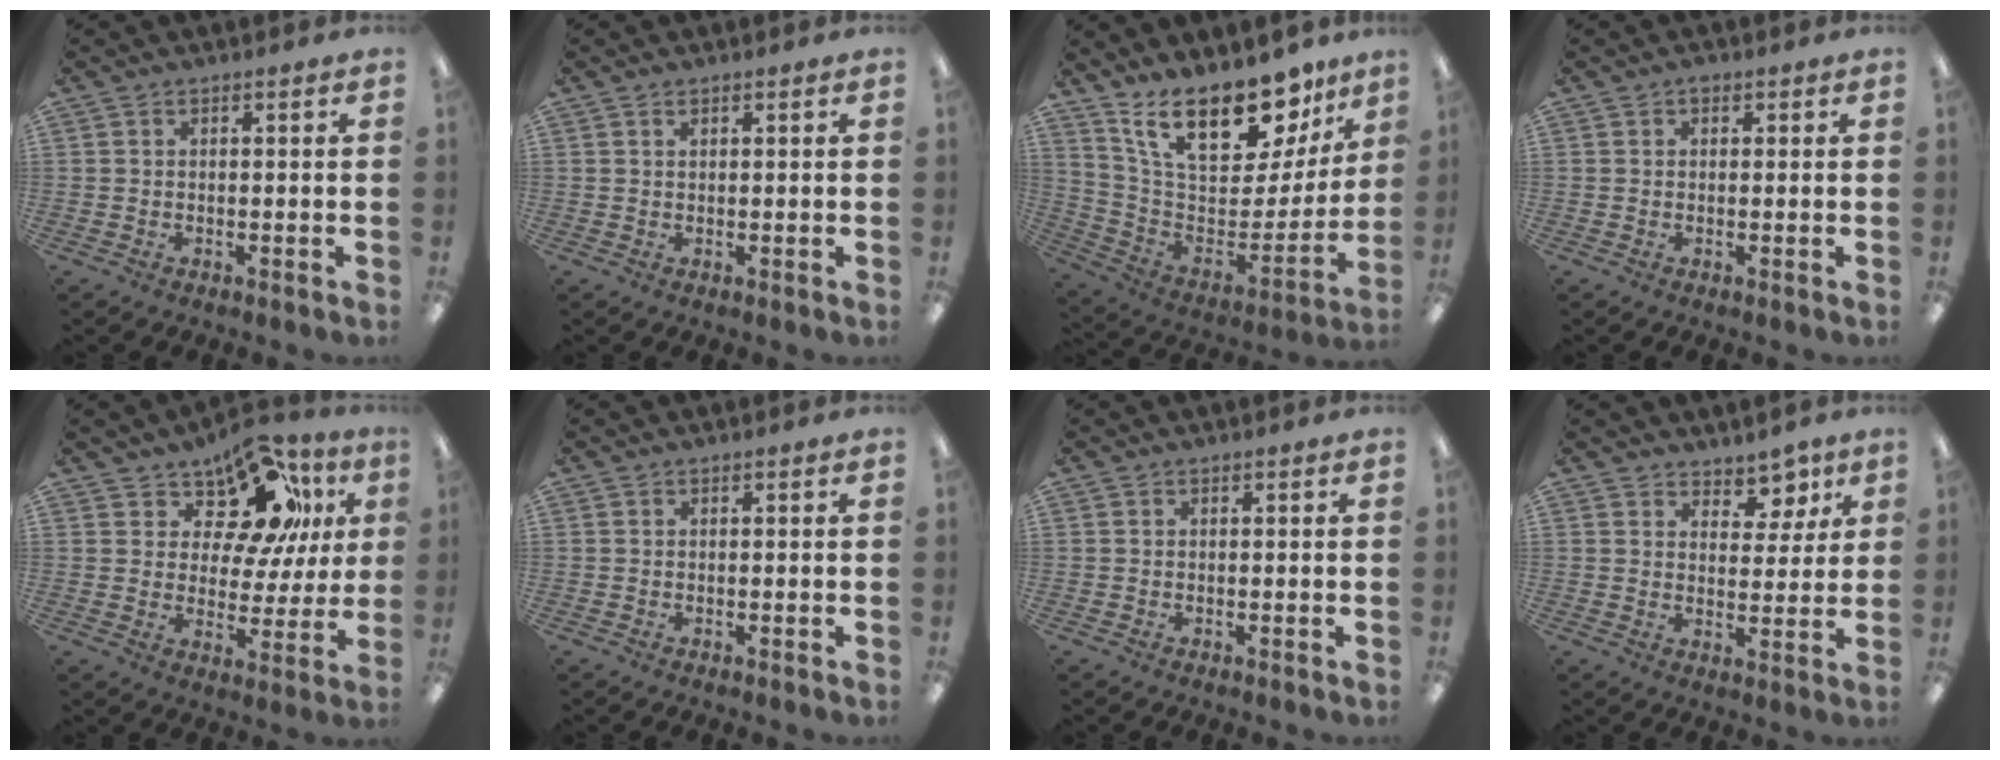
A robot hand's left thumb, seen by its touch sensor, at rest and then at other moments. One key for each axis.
{"total": 1.0, "fx": 0.6, "fy": 0.4, "fz": 0.7, "tx": -0.014, "ty": 0.001, "tz": 0.010}
{"total": 23.3, "fx": 16.8, "fy": 9.7, "fz": 12.9, "tx": -0.208, "ty": -0.113, "tz": 0.294}
{"total": 1.3, "fx": 0.6, "fy": 0.9, "fz": 0.7, "tx": -0.007, "ty": -0.001, "tz": 0.010}
{"total": 15.2, "fx": 10.4, "fy": 8.2, "fz": 7.4, "tx": -0.120, "ty": -0.069, "tz": 0.185}
{"total": 0.0}
{"total": 0.0}
{"total": 6.4, "fx": 5.2, "fy": 3.5, "fz": 1.3, "tx": -0.009, "ty": -0.038, "tz": 0.090}